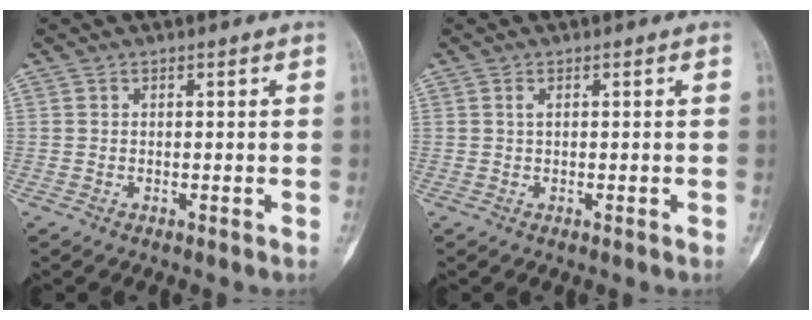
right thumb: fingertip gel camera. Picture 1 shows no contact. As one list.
[{"total": 1.0, "force": [0.0, 0.2, 0.9], "torque": [-0.015, 0.000, 0.002]}]